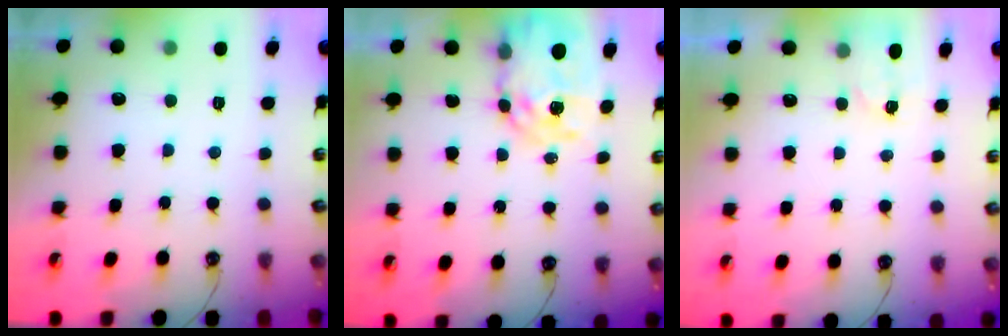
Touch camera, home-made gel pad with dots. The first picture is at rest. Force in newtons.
{"total": 12.3, "press": 12.2, "slide": 1.0}
{"total": 2.6, "press": 2.5, "slide": 0.4}